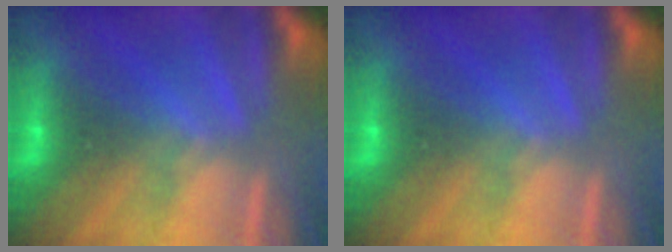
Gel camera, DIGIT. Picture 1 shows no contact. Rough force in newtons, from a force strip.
{"total": 0.0}